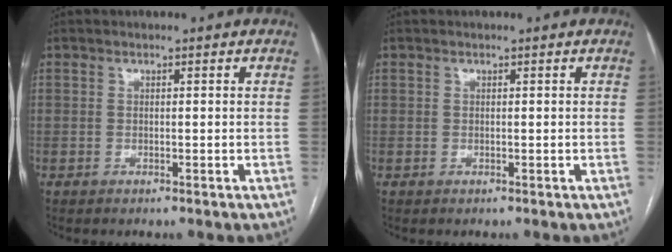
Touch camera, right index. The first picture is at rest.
{"total": 0.0}